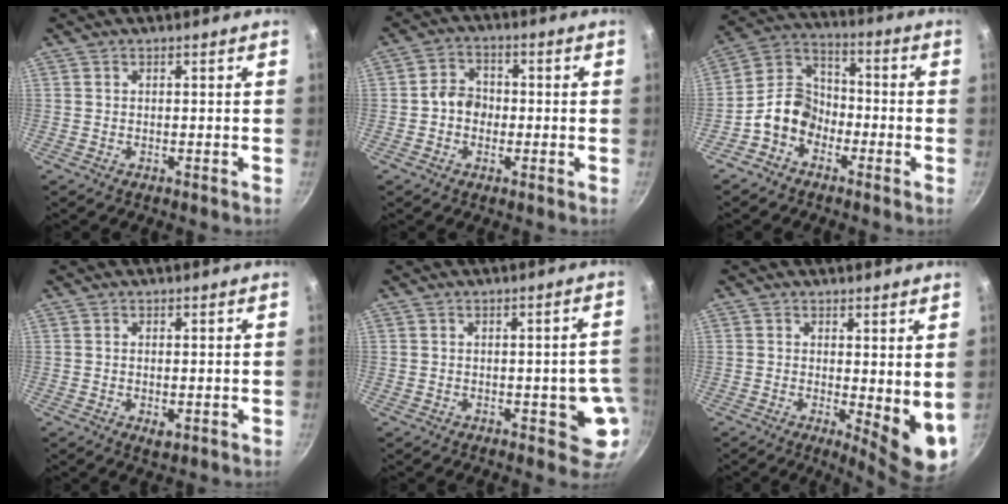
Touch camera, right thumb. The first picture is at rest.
{"total": 5.3, "force": [-0.7, 4.5, 2.8], "torque": [-0.019, 0.015, -0.021]}
{"total": 10.0, "force": [-4.0, 7.7, 5.0], "torque": [-0.062, 0.050, -0.098]}
{"total": 2.2, "force": [-0.5, 1.2, 1.8], "torque": [-0.028, -0.006, -0.005]}
{"total": 7.2, "force": [-1.6, 3.4, 6.2], "torque": [-0.032, 0.013, -0.016]}
{"total": 8.0, "force": [0.1, 2.8, 7.5], "torque": [-0.090, -0.019, 0.006]}